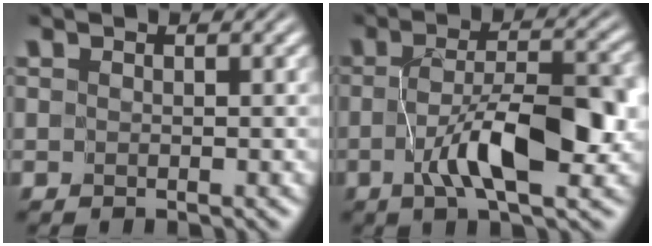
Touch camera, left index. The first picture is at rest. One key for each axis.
{"total": 8.1, "fx": -2.3, "fy": 2.6, "fz": 7.3, "tx": -0.125, "ty": -0.003, "tz": -0.036}